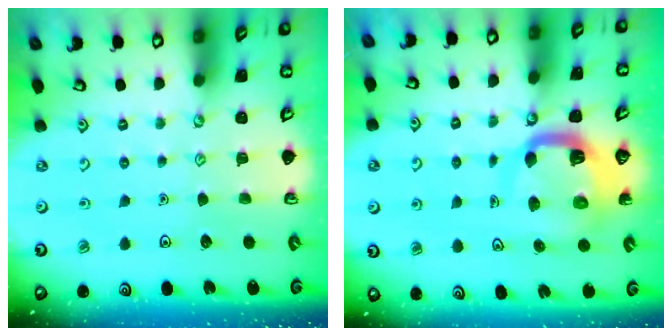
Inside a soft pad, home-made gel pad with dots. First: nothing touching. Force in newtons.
{"total": 9.2, "press": 9.1, "slide": 1.2}